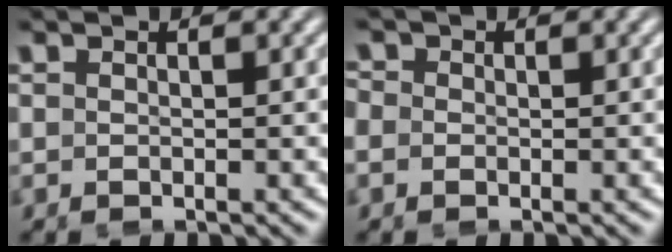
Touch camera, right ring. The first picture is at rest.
{"total": 3.3, "force": [-0.2, 3.1, 1.0], "torque": [-0.035, -0.002, -0.013]}